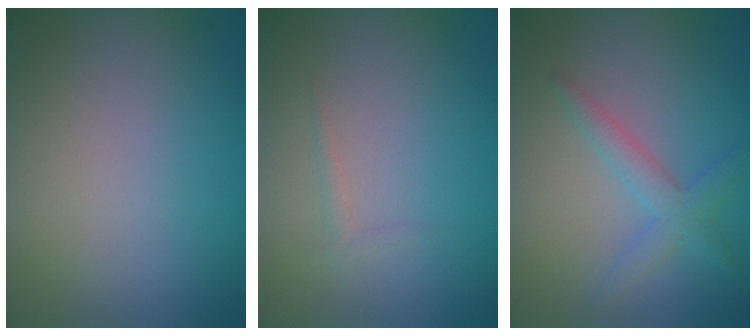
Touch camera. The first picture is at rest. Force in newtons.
{"total": 0.6, "press": 0.6, "slide": 0.1}
{"total": 2.5, "press": 2.5, "slide": 0.1}